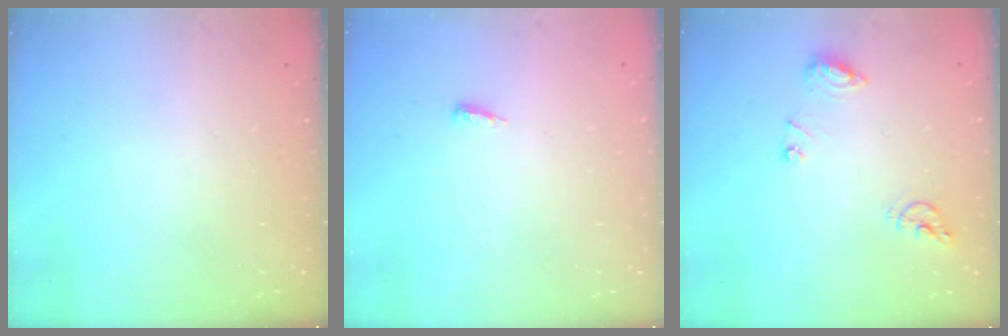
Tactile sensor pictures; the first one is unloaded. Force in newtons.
{"total": 3.4, "press": 3.3, "slide": 0.4}
{"total": 9.6, "press": 9.6, "slide": 1.1}